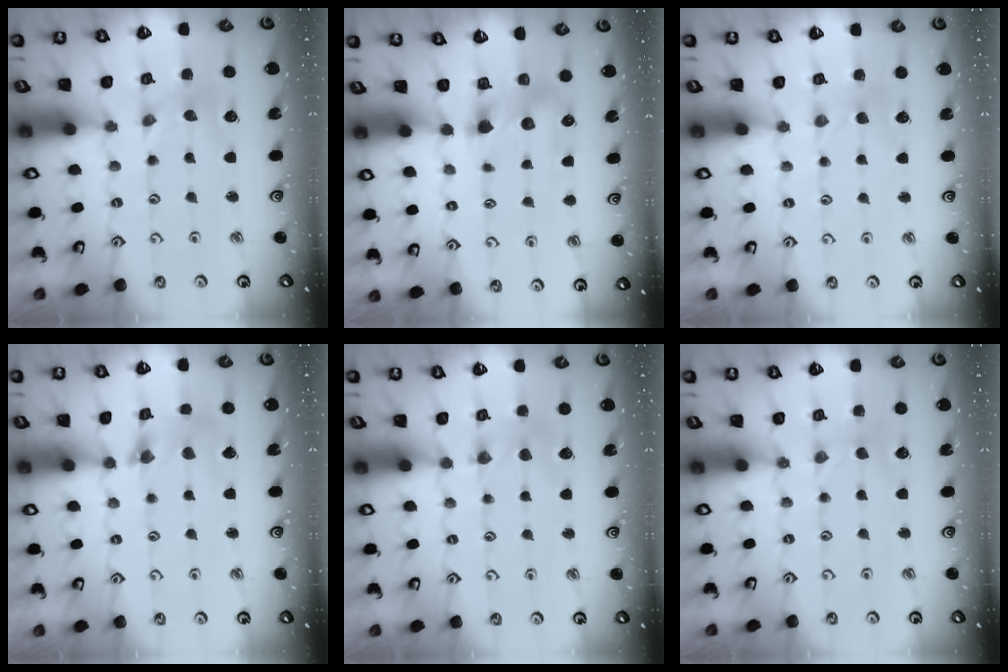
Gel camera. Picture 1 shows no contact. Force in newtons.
{"total": 6.8, "press": 6.8, "slide": 0.4}
{"total": 1.9, "press": 1.9, "slide": 0.3}
{"total": 3.2, "press": 3.2, "slide": 0.4}
{"total": 2.8, "press": 2.8, "slide": 0.4}
{"total": 0.0}